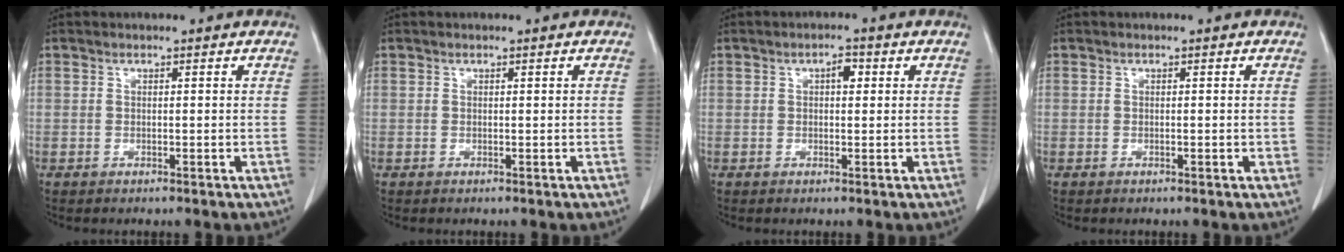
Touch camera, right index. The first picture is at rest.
{"total": 0.0}
{"total": 2.1, "force": [0.6, 1.0, 1.8], "torque": [-0.026, 0.007, 0.007]}
{"total": 0.7, "force": [-0.2, 0.3, 0.7], "torque": [-0.009, 0.001, -0.002]}